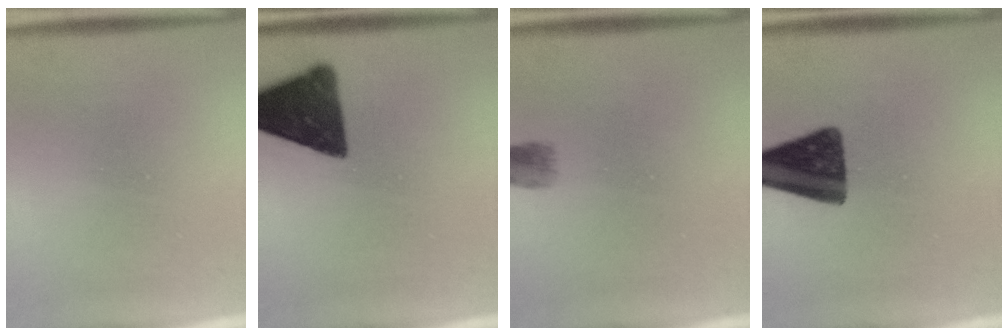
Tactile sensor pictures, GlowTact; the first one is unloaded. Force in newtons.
{"total": 13.5}
{"total": 1.3}
{"total": 14.6}